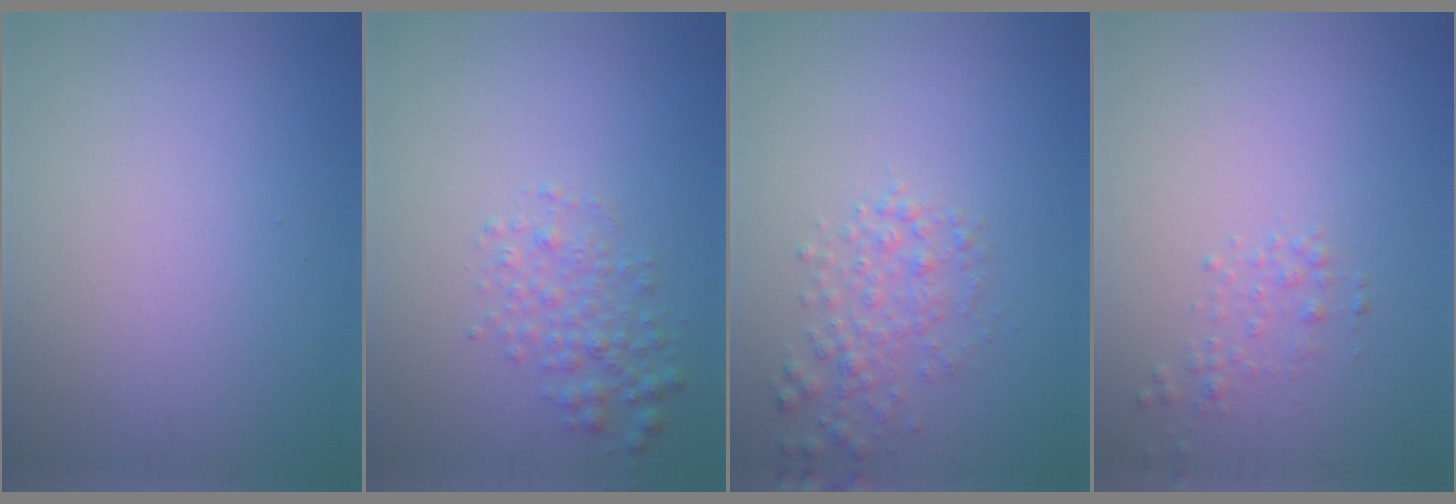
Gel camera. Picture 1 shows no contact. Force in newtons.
{"total": 2.4, "press": 2.4, "slide": 0.1}
{"total": 2.5, "press": 2.5, "slide": 0.1}
{"total": 1.0, "press": 1.0, "slide": 0.0}